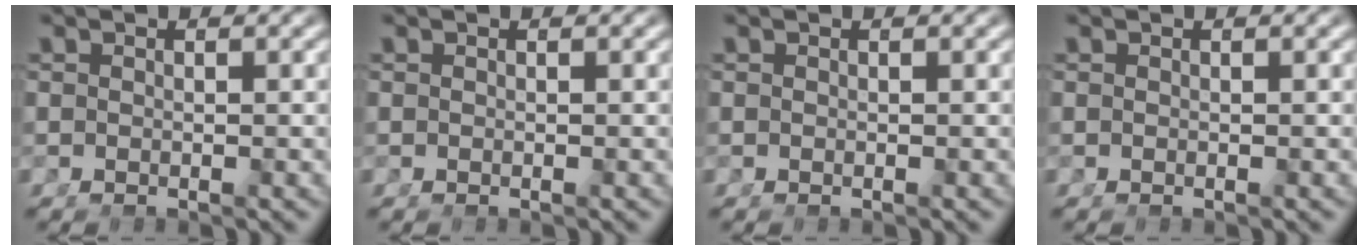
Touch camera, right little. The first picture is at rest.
{"total": 0.0}
{"total": 0.0}
{"total": 0.0}